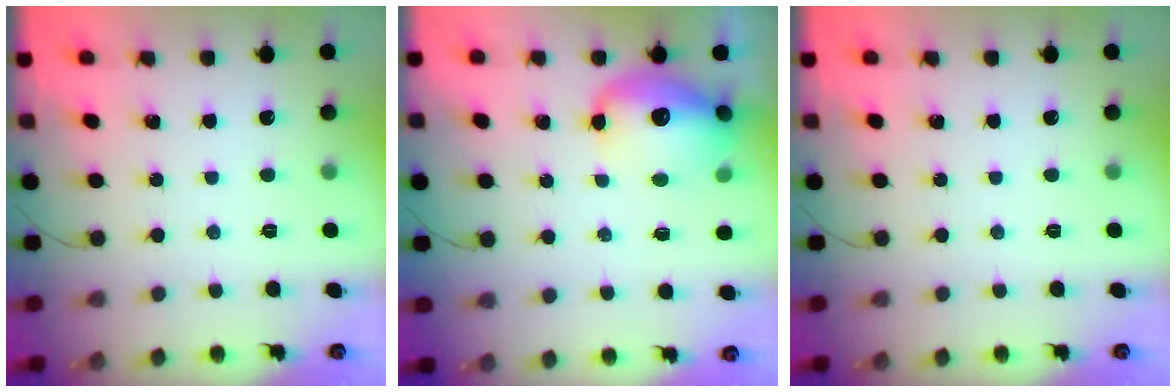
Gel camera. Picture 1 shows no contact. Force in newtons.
{"total": 13.9, "press": 13.6, "slide": 3.2}
{"total": 0.0}